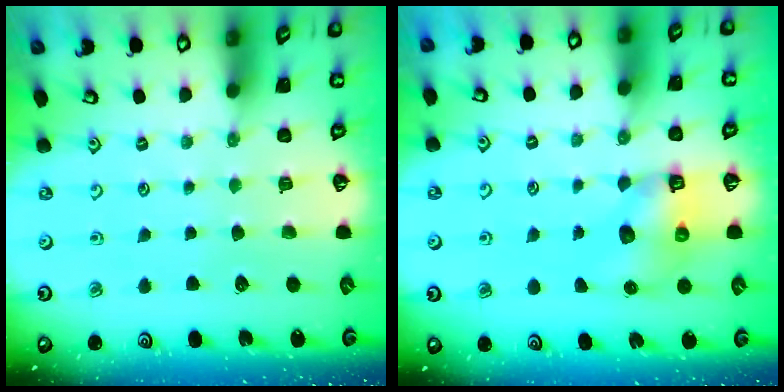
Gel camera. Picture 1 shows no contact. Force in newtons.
{"total": 6.0, "press": 6.0, "slide": 0.7}